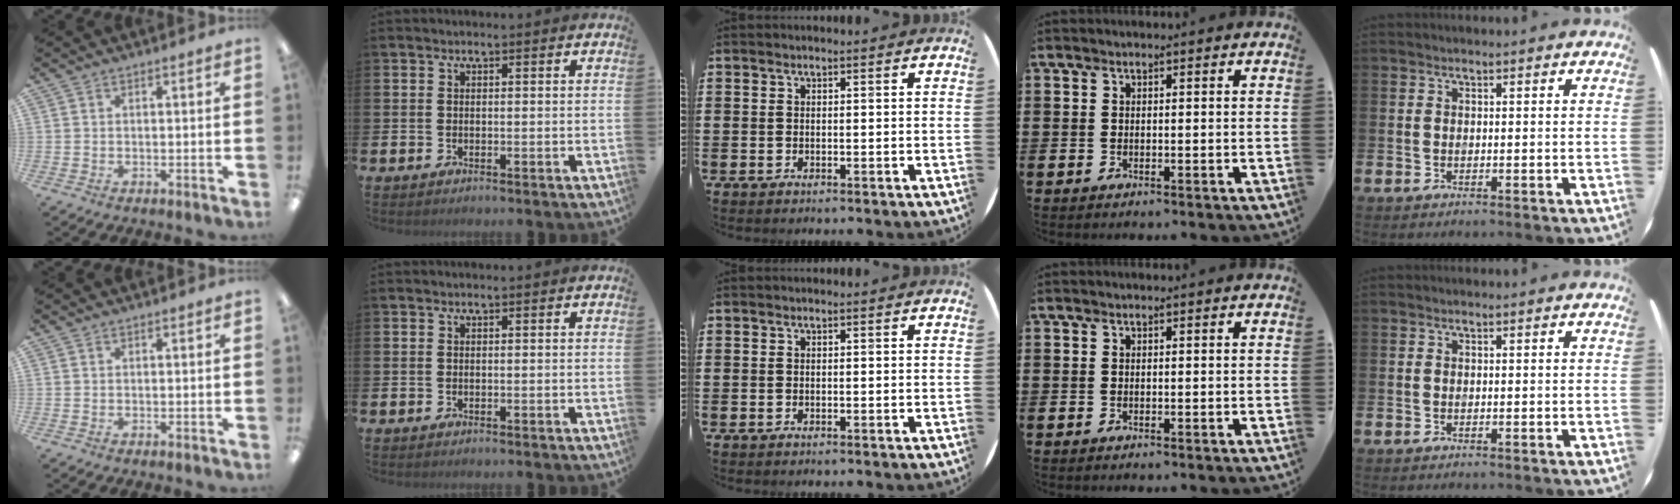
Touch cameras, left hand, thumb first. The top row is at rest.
{}